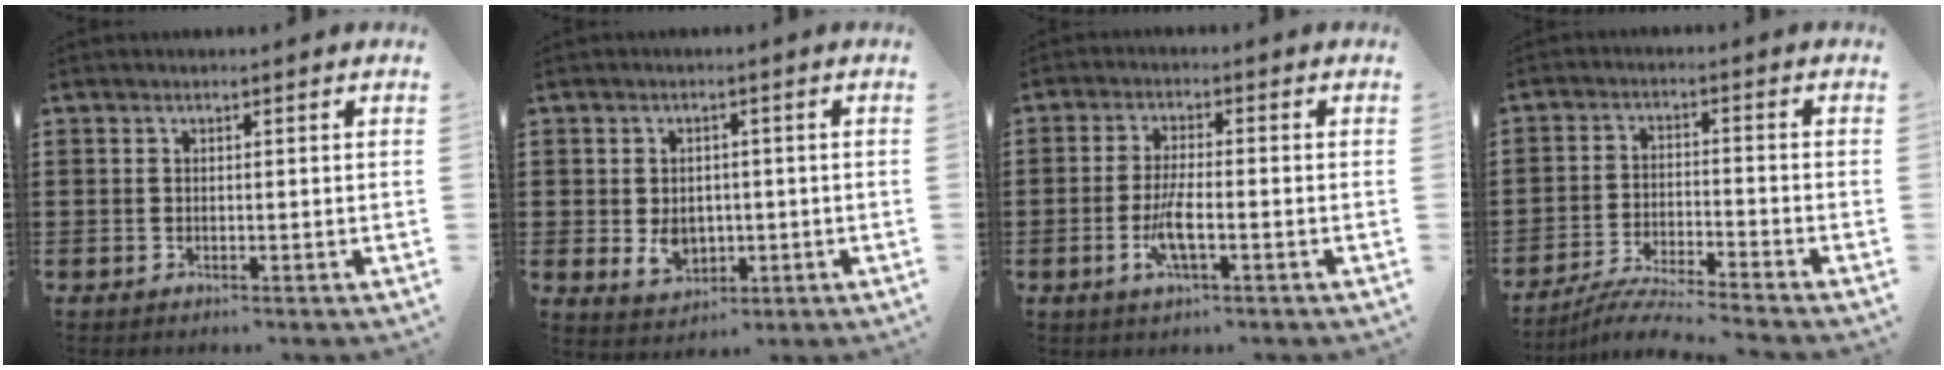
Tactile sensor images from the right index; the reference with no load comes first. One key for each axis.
{"total": 4.3, "fx": -0.6, "fy": 3.1, "fz": 2.8, "tx": -0.051, "ty": -0.001, "tz": -0.011}
{"total": 5.0, "fx": -1.9, "fy": 1.0, "fz": 4.5, "tx": -0.095, "ty": -0.007, "tz": -0.037}
{"total": 5.1, "fx": -4.9, "fy": -0.6, "fz": 1.5, "tx": -0.039, "ty": -0.017, "tz": -0.098}